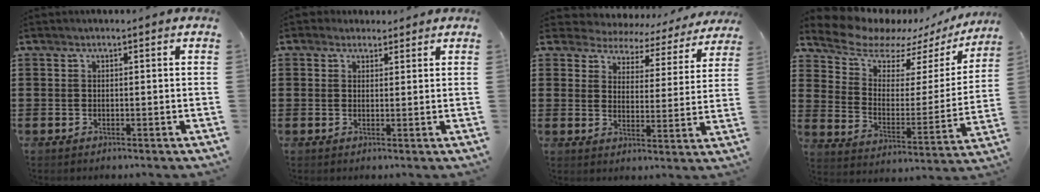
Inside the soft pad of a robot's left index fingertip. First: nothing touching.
{"total": 1.8, "force": [1.5, 1.1, 0.1], "torque": [-0.008, 0.008, 0.029]}
{"total": 4.3, "force": [4.2, 1.1, -0.1], "torque": [-0.017, -0.031, 0.069]}
{"total": 8.4, "force": [7.6, 3.1, 2.0], "torque": [-0.079, -0.052, 0.133]}